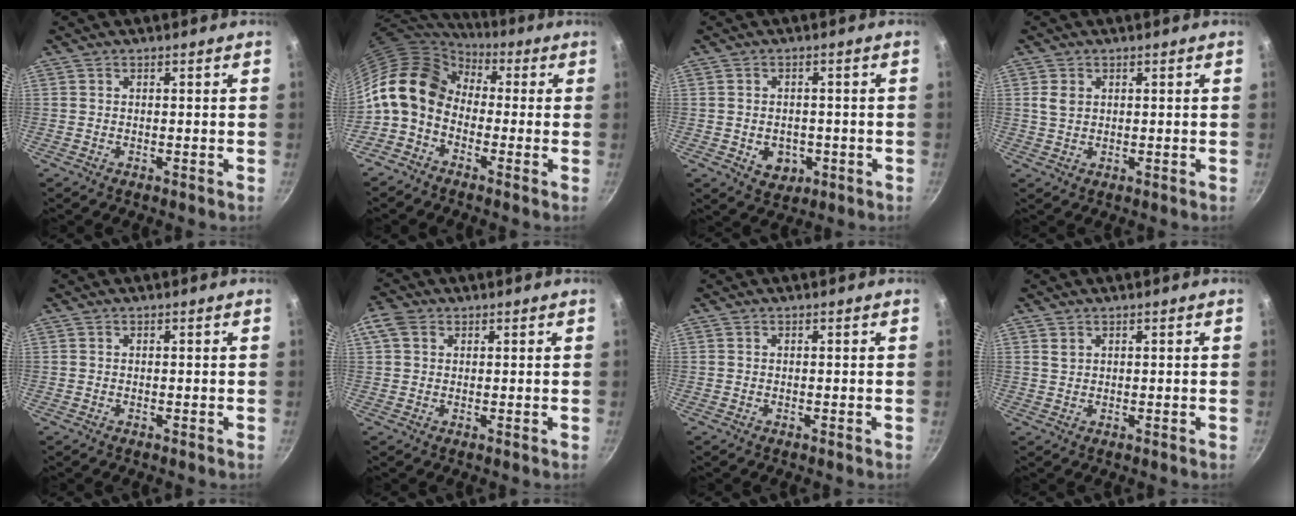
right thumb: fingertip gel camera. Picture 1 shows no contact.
{"total": 13.4, "force": [-0.1, 10.2, 8.7], "torque": [-0.134, 0.037, -0.026]}
{"total": 5.5, "force": [-1.5, 4.4, 3.0], "torque": [-0.028, 0.008, -0.008]}
{"total": 2.7, "force": [0.8, 2.0, 1.6], "torque": [-0.027, -0.001, 0.016]}
{"total": 0.0}
{"total": 4.1, "force": [1.5, 3.0, 2.3], "torque": [-0.043, 0.006, 0.023]}
{"total": 0.0}
{"total": 1.2, "force": [0.8, 0.7, 0.5], "torque": [-0.007, -0.001, 0.016]}